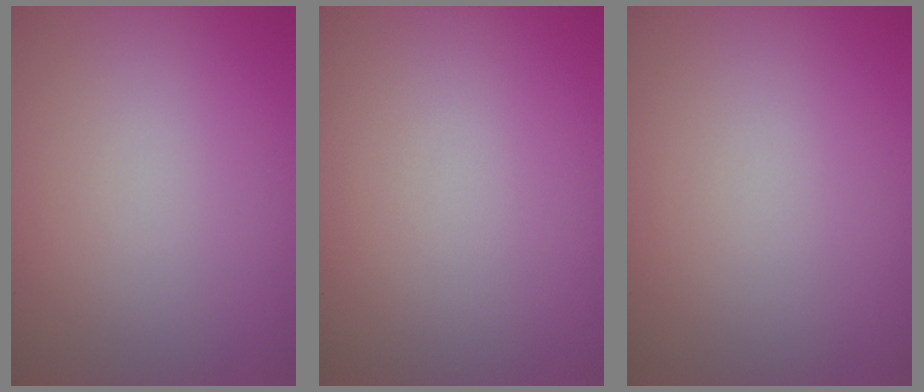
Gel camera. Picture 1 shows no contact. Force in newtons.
{"total": 0.0}
{"total": 0.0}